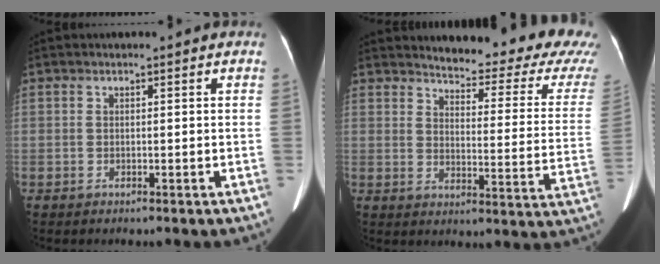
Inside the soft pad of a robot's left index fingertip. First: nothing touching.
{"total": 19.3, "force": [17.8, 2.3, 7.3], "torque": [-0.086, -0.084, 0.194]}